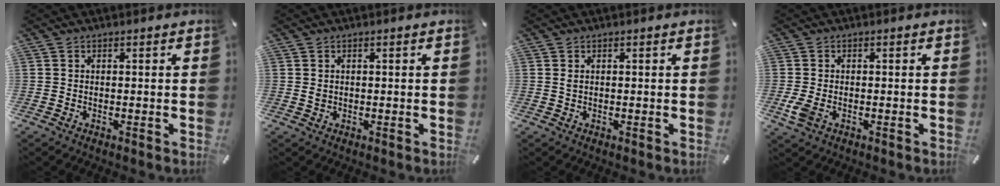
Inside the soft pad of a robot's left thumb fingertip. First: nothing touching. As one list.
[{"total": 0.8, "force": [0.2, 0.7, 0.3], "torque": [-0.006, 0.004, 0.002]}, {"total": 0.5, "force": [0.2, 0.3, 0.4], "torque": [-0.008, 0.002, 0.004]}, {"total": 3.6, "force": [-1.0, 2.2, 2.6], "torque": [-0.071, -0.007, -0.021]}]